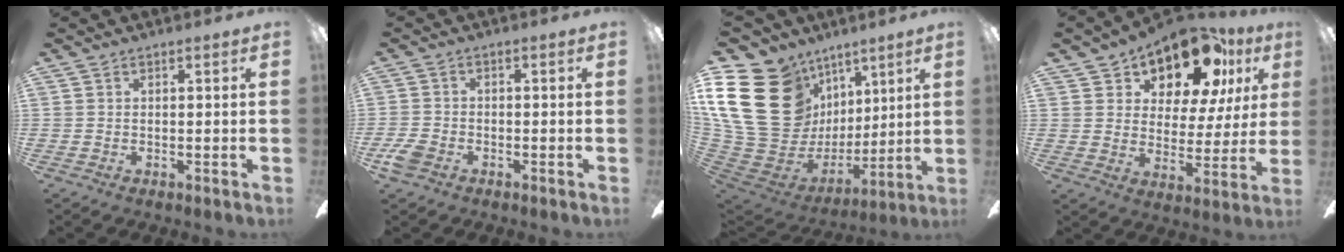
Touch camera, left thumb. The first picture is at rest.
{"total": 4.4, "force": [-2.5, 2.9, 2.3], "torque": [-0.051, 0.012, -0.048]}
{"total": 28.9, "force": [8.5, 22.2, 16.5], "torque": [-0.339, -0.065, 0.206]}
{"total": 15.7, "force": [12.2, 7.0, 7.1], "torque": [-0.128, -0.083, 0.209]}